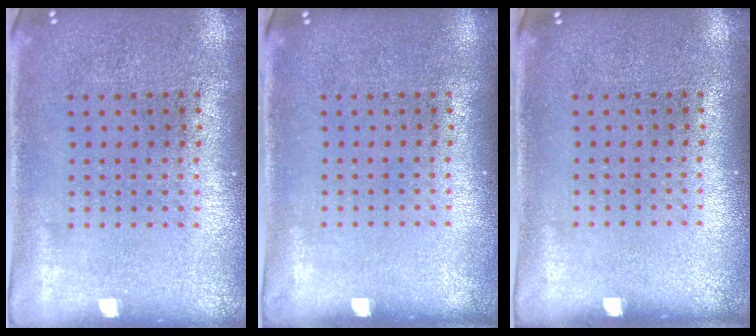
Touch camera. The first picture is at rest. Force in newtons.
{"total": 0.0}
{"total": 0.0}